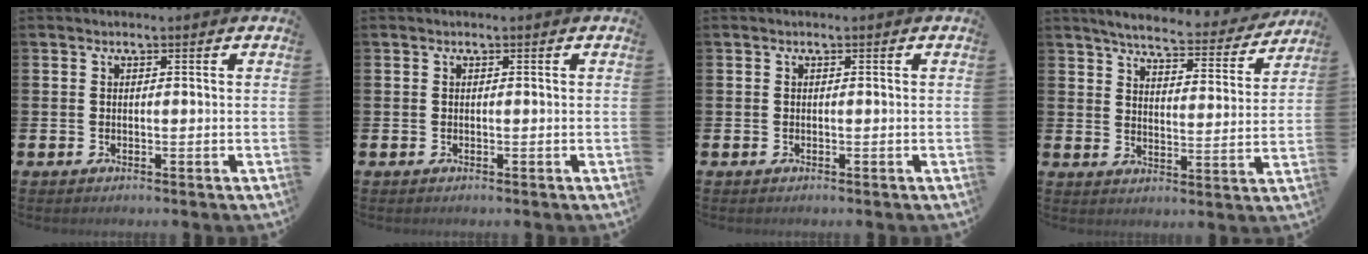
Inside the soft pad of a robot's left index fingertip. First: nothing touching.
{"total": 0.0}
{"total": 0.0}
{"total": 5.8, "force": [5.5, 0.7, 1.7], "torque": [-0.052, -0.035, 0.091]}